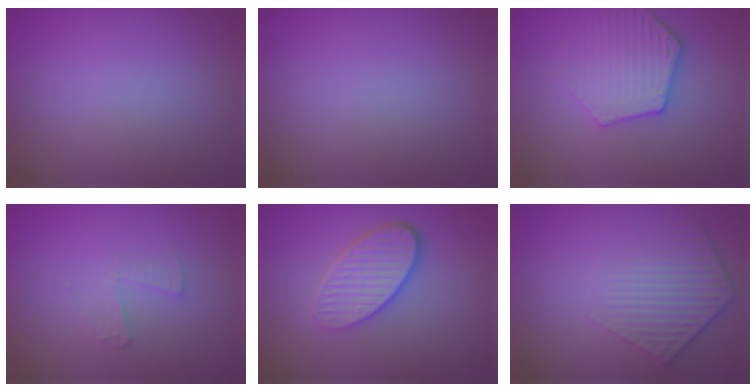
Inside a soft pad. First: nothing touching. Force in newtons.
{"total": 0.0}
{"total": 3.9, "press": 3.7, "slide": 1.2}
{"total": 1.4, "press": 1.4, "slide": 0.1}
{"total": 4.8, "press": 3.6, "slide": 3.3}
{"total": 4.4, "press": 3.2, "slide": 3.1}